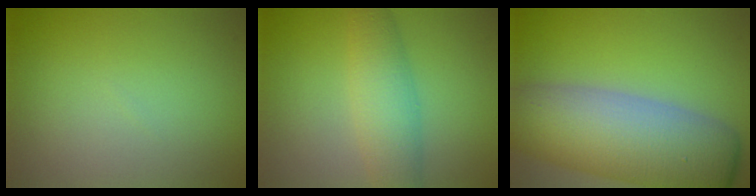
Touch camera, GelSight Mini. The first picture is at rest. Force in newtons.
{"total": 4.4, "press": 4.4, "slide": 0.1}
{"total": 11.7, "press": 11.7, "slide": 0.5}